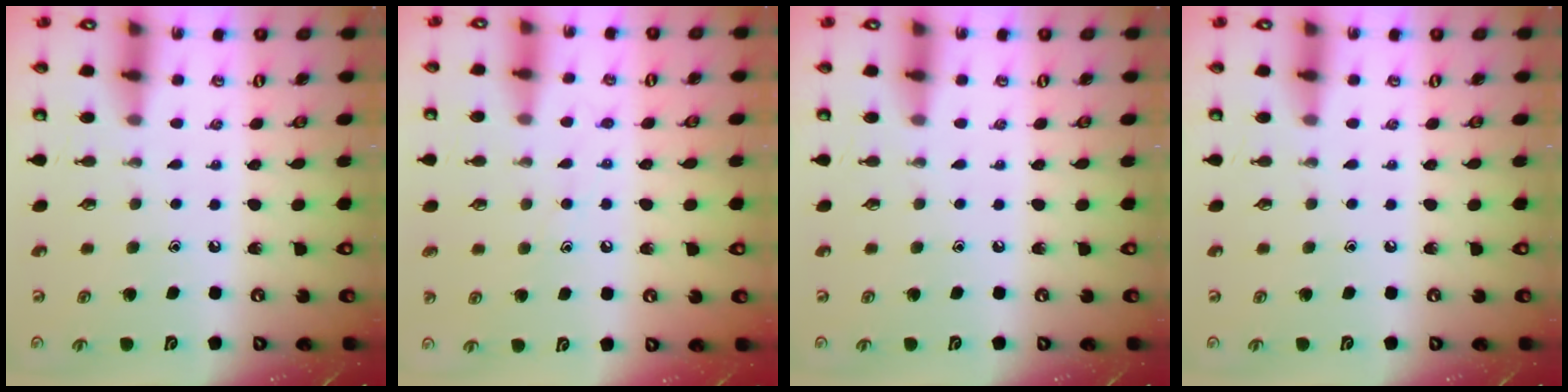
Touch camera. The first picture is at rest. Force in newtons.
{"total": 7.1, "press": 7.1, "slide": 0.6}
{"total": 0.0}
{"total": 0.0}